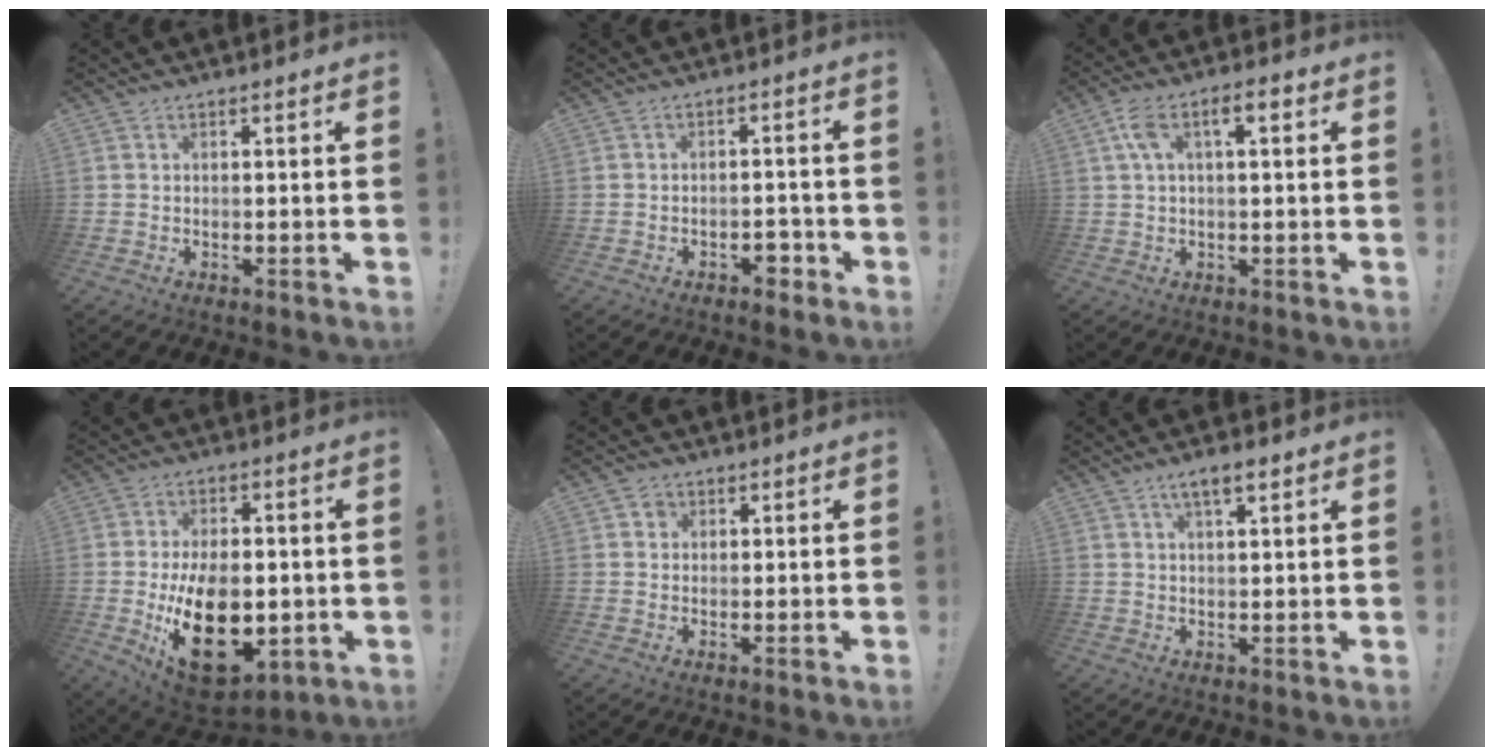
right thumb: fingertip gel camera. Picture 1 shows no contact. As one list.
[{"total": 4.0, "force": [-2.3, 2.3, 2.3], "torque": [-0.030, 0.012, -0.040]}, {"total": 7.6, "force": [2.0, 2.8, 6.8], "torque": [-0.112, 0.007, 0.032]}, {"total": 22.1, "force": [-4.0, 13.7, 16.8], "torque": [-0.274, 0.001, -0.045]}, {"total": 1.9, "force": [0.9, 1.7, 0.2], "torque": [-0.002, 0.002, 0.014]}, {"total": 4.9, "force": [2.8, 1.2, 3.9], "torque": [-0.060, -0.011, 0.045]}]